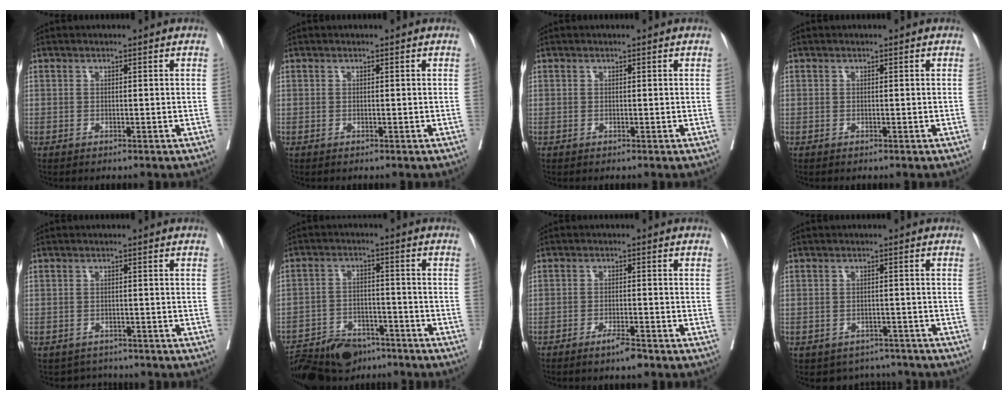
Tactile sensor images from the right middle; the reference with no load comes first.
{"total": 0.0}
{"total": 0.0}
{"total": 0.0}
{"total": 2.8, "force": [-2.5, 1.1, -0.5], "torque": [0.005, 0.003, -0.038]}
{"total": 13.3, "force": [-11.3, 5.2, 4.6], "torque": [-0.078, -0.001, -0.173]}
{"total": 3.2, "force": [-2.4, 0.2, 2.2], "torque": [-0.038, -0.002, -0.042]}
{"total": 5.2, "force": [-4.4, 2.7, 0.0], "torque": [0.015, 0.017, -0.053]}